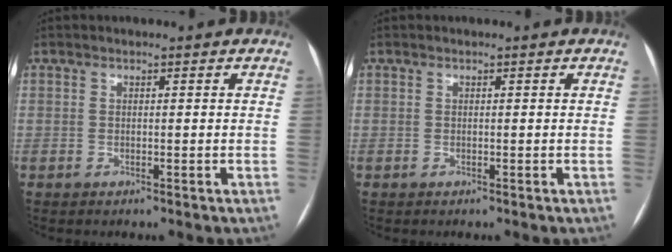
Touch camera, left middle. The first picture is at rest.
{"total": 0.0}